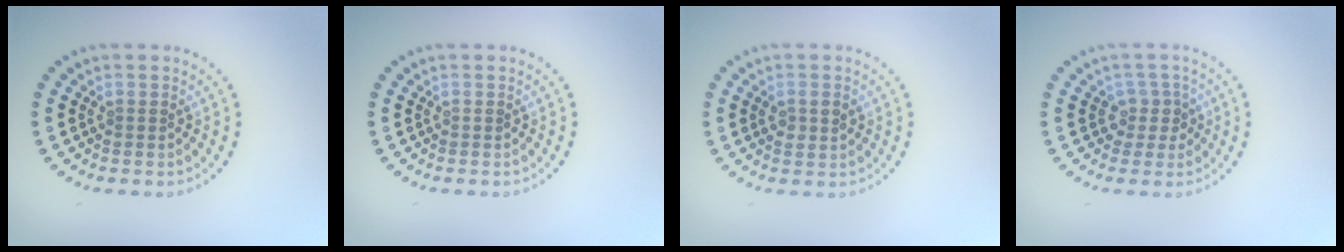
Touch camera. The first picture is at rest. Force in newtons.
{"total": 0.0}
{"total": 1.5, "press": 1.5, "slide": 0.1}
{"total": 1.8, "press": 1.4, "slide": 1.2}